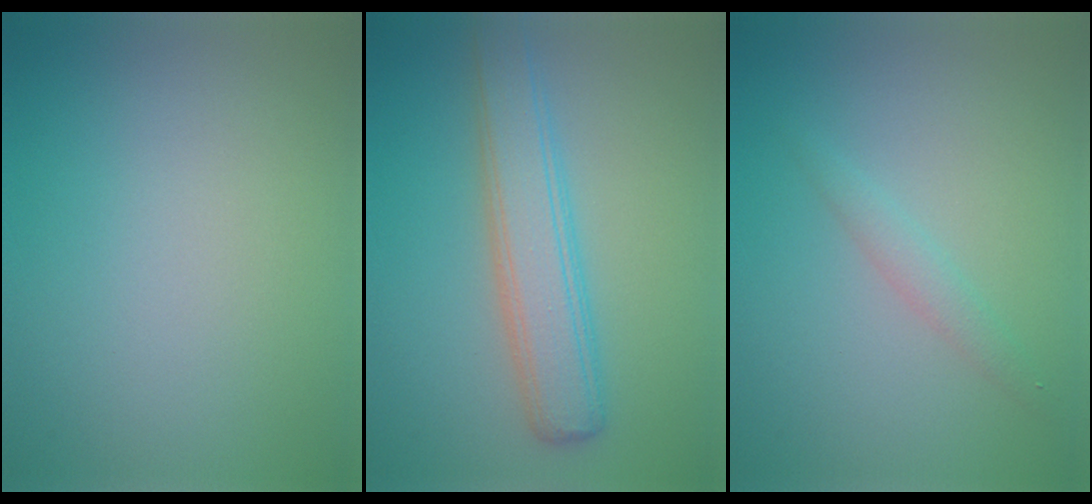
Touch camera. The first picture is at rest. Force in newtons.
{"total": 4.9, "press": 4.9, "slide": 0.2}
{"total": 1.4, "press": 1.4, "slide": 0.0}